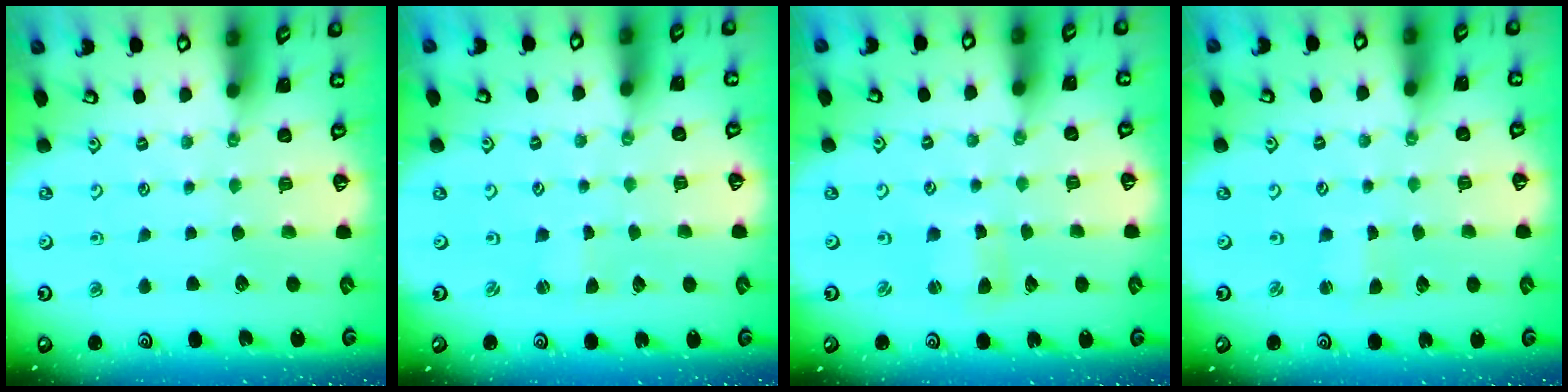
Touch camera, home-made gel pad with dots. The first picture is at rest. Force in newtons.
{"total": 0.0}
{"total": 2.2, "press": 2.2, "slide": 0.3}
{"total": 1.4, "press": 1.4, "slide": 0.2}